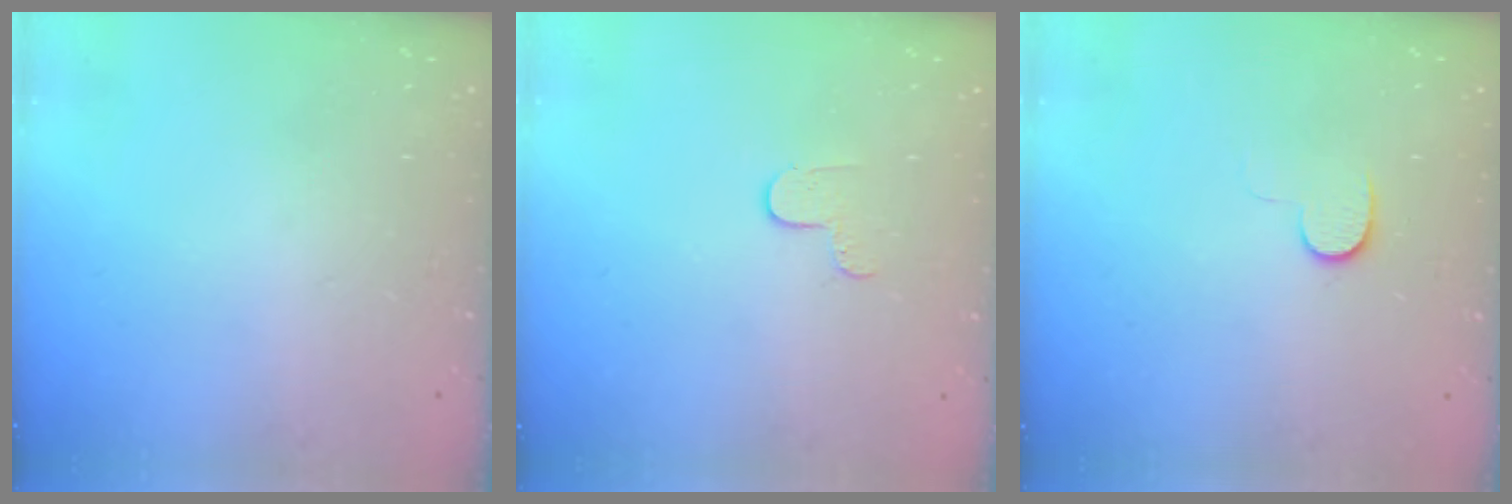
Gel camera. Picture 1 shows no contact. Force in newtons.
{"total": 4.7, "press": 4.6, "slide": 0.4}
{"total": 6.8, "press": 6.7, "slide": 1.0}